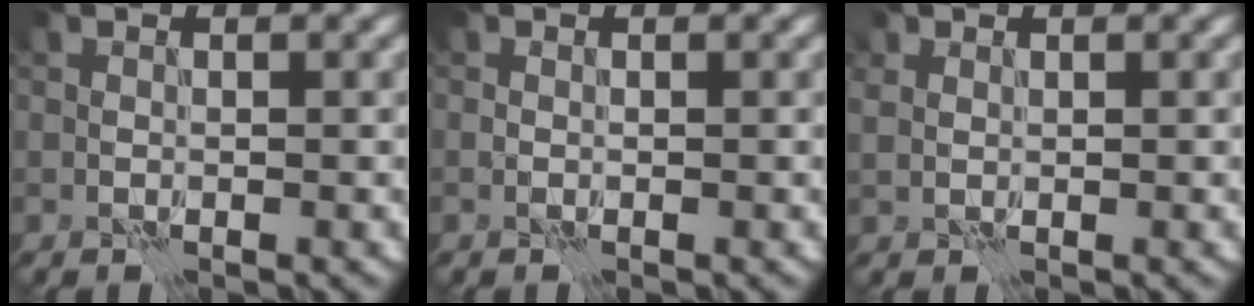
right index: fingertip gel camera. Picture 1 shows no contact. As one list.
[{"total": 0.0}, {"total": 0.7, "force": [0.5, 0.5, 0.0], "torque": [-0.009, 0.002, 0.010]}]